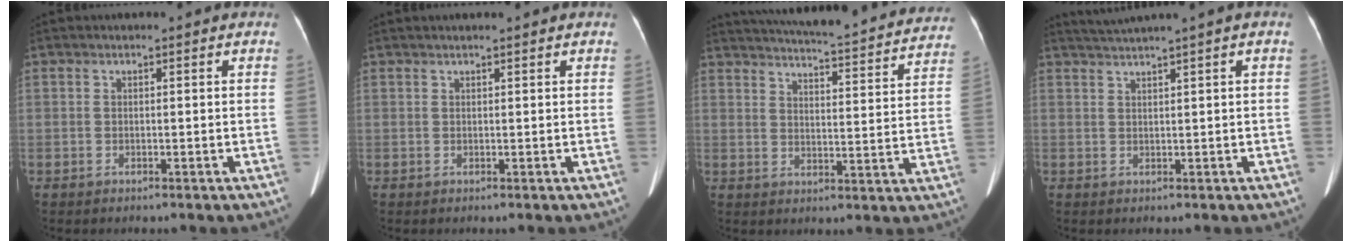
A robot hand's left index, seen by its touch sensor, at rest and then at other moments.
{"total": 1.8, "force": [1.5, 0.1, 0.9], "torque": [-0.009, 0.016, 0.021]}
{"total": 26.3, "force": [24.1, 3.6, 9.8], "torque": [-0.159, -0.044, 0.292]}
{"total": 1.9, "force": [1.6, -0.7, 0.9], "torque": [-0.018, 0.011, 0.041]}